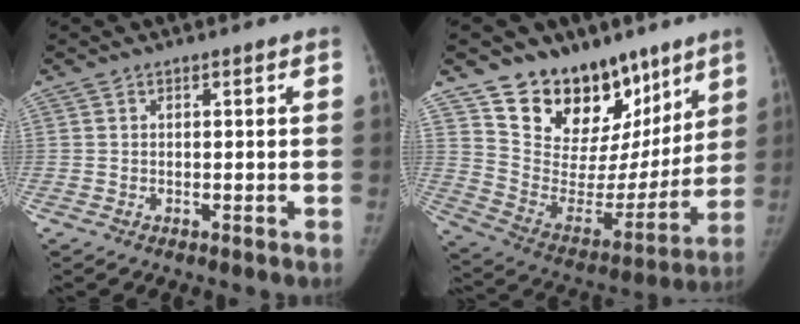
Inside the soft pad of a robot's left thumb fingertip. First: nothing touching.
{"total": 22.7, "force": [15.3, 13.6, 9.8], "torque": [-0.081, -0.078, 0.253]}